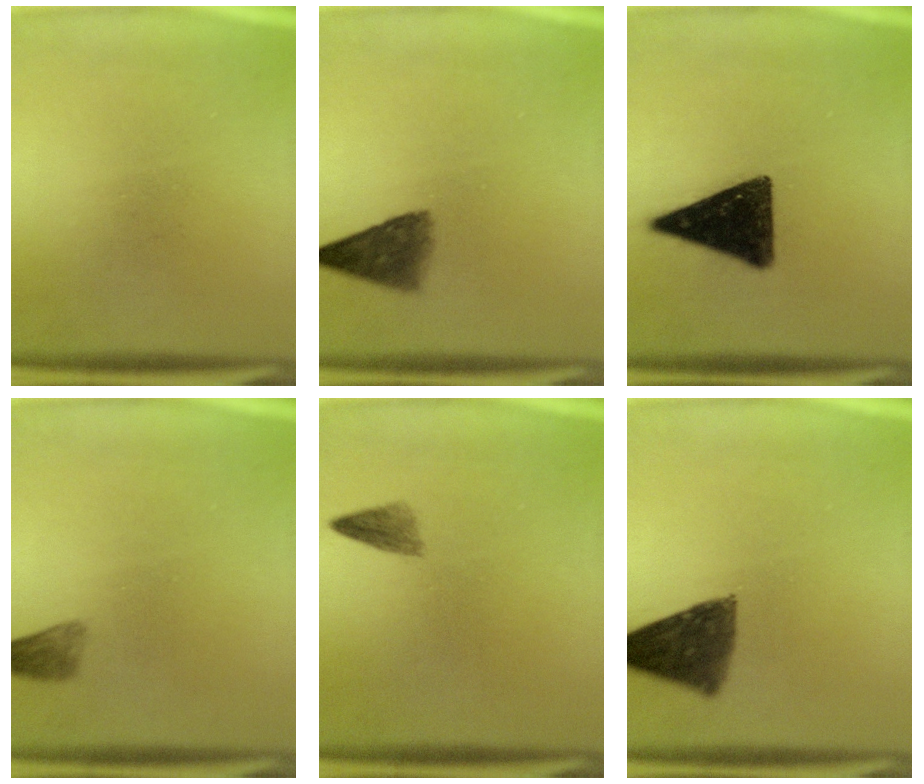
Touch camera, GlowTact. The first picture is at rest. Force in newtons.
{"total": 5.4}
{"total": 14.3}
{"total": 2.1}
{"total": 1.7}
{"total": 9.8}